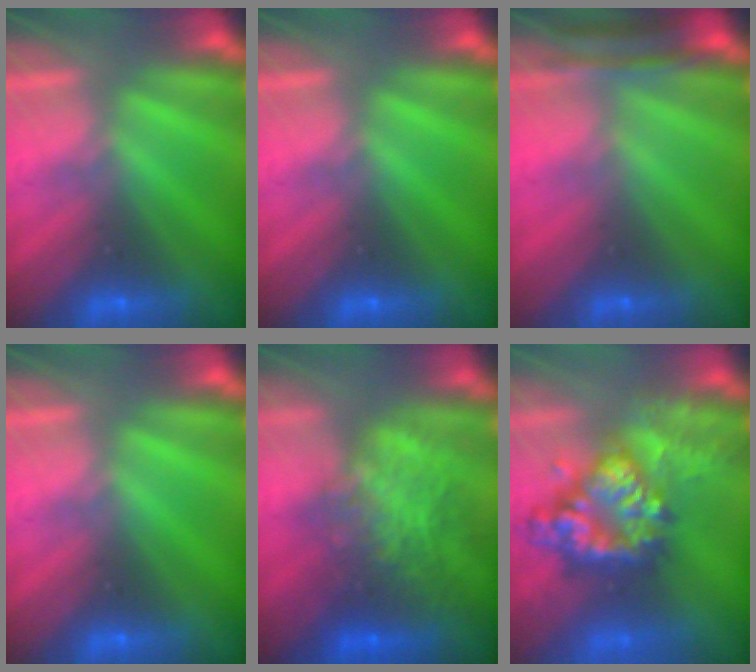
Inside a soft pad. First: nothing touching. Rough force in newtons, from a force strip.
{"total": 0.0}
{"total": 4.4}
{"total": 0.0}
{"total": 7.3}
{"total": 8.0}